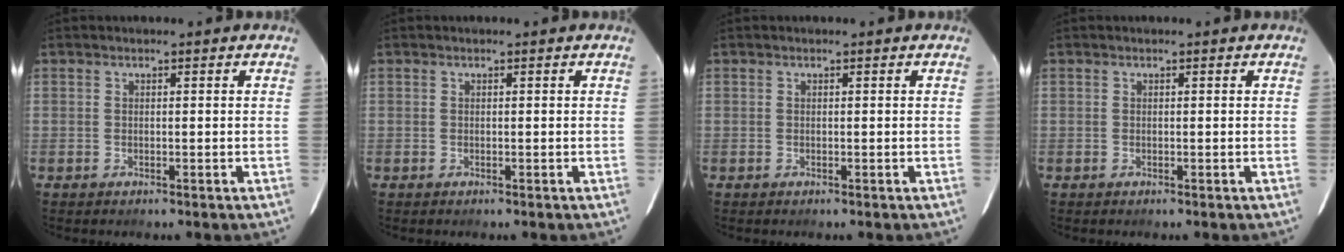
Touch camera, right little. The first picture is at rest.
{"total": 0.0}
{"total": 0.0}
{"total": 0.0}